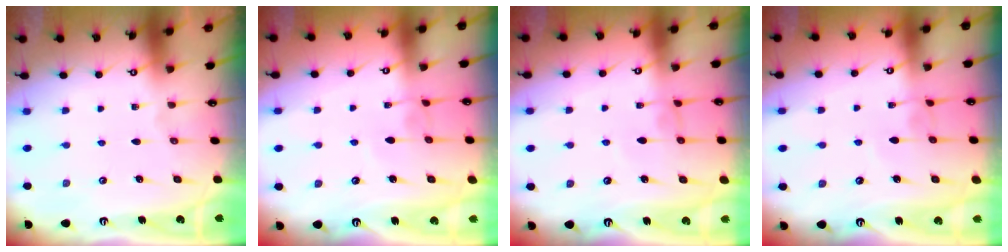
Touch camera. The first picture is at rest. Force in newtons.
{"total": 2.4, "press": 2.4, "slide": 0.2}
{"total": 2.2, "press": 2.2, "slide": 0.2}
{"total": 2.4, "press": 2.4, "slide": 0.2}